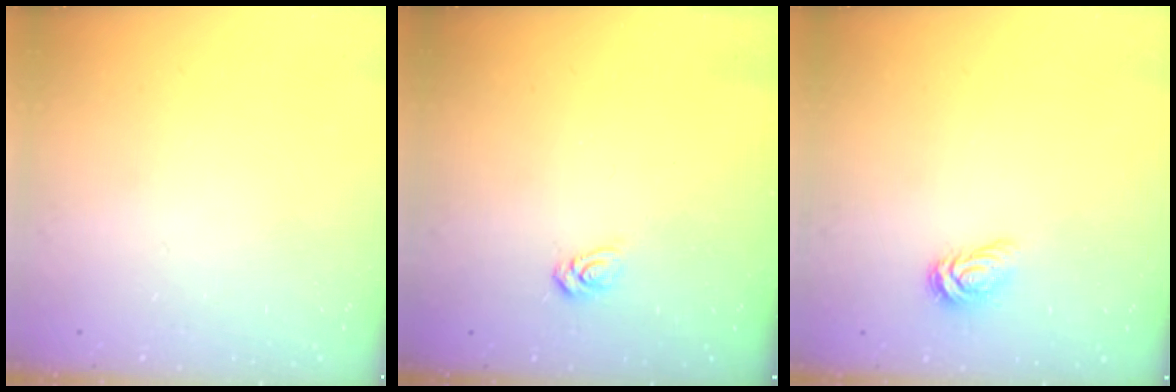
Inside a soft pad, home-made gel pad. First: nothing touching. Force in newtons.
{"total": 4.1, "press": 4.1, "slide": 0.4}
{"total": 3.4, "press": 3.4, "slide": 0.4}